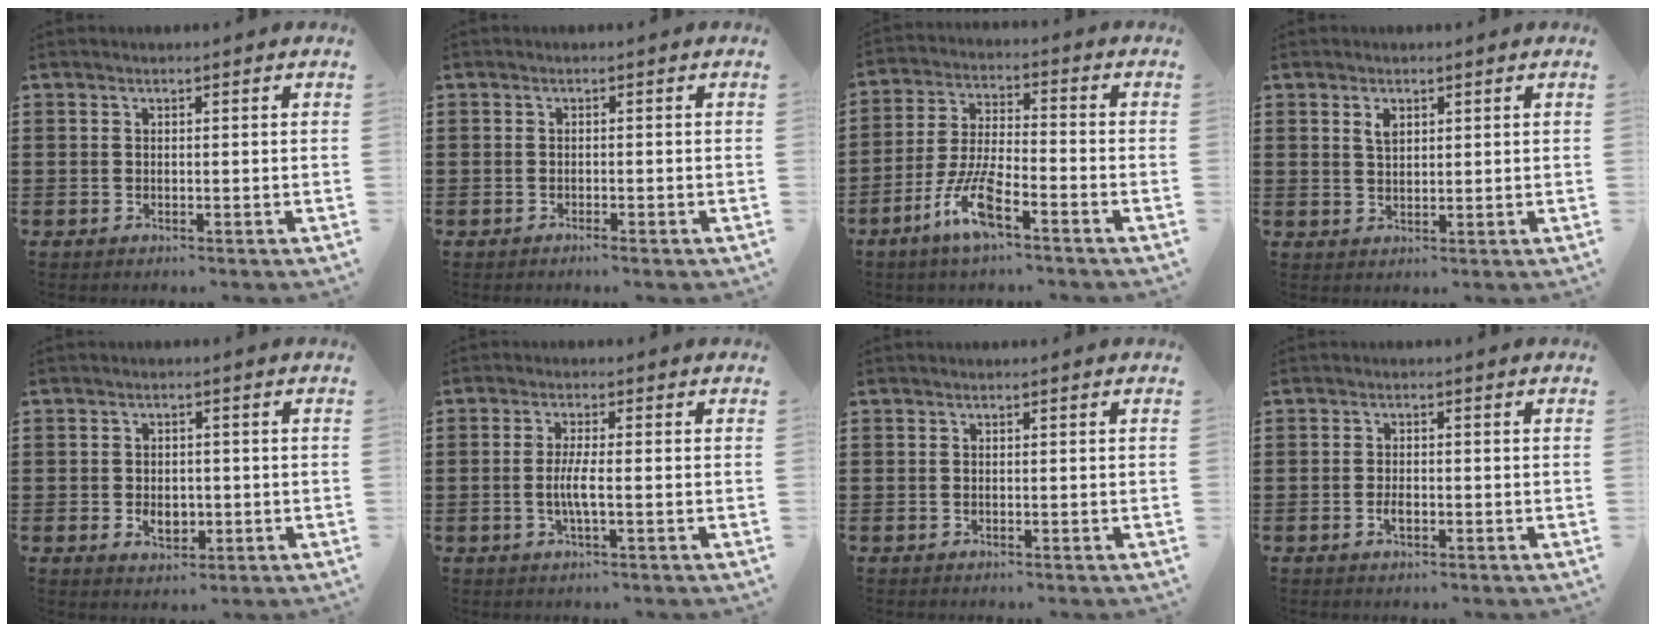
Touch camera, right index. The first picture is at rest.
{"total": 0.8, "force": [-0.7, 0.1, 0.4], "torque": [-0.010, -0.003, -0.013]}
{"total": 8.9, "force": [-5.4, 1.7, 6.8], "torque": [-0.162, -0.012, -0.106]}
{"total": 2.0, "force": [1.1, 1.1, 1.3], "torque": [-0.029, 0.004, 0.019]}
{"total": 3.4, "force": [-0.6, 2.2, 2.4], "torque": [-0.041, -0.001, -0.014]}
{"total": 3.6, "force": [-0.7, 0.4, 3.5], "torque": [-0.077, -0.009, -0.019]}
{"total": 0.0}
{"total": 1.9, "force": [-0.7, 0.7, 1.6], "torque": [-0.039, -0.005, -0.015]}